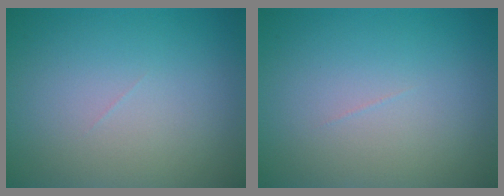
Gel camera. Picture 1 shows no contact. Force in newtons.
{"total": 0.0}